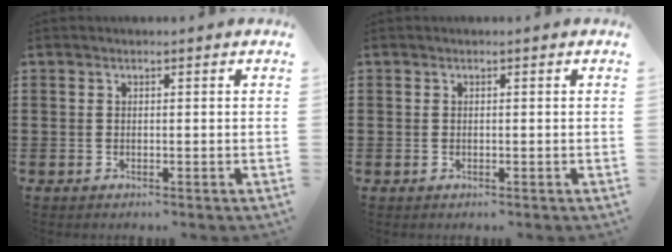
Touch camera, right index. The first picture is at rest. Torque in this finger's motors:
{"motor_torque": [1.16, 0.98, 0.05, 0.00]}